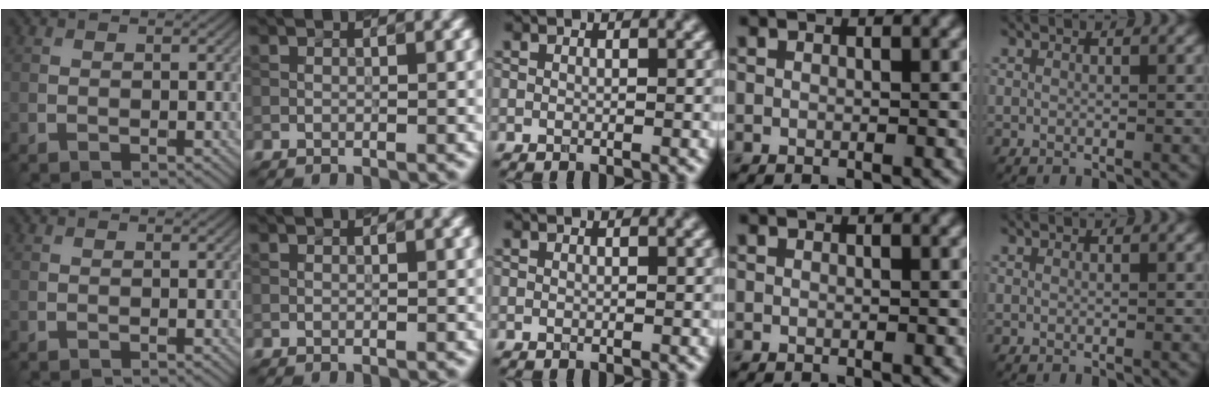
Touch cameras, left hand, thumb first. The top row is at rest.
{}